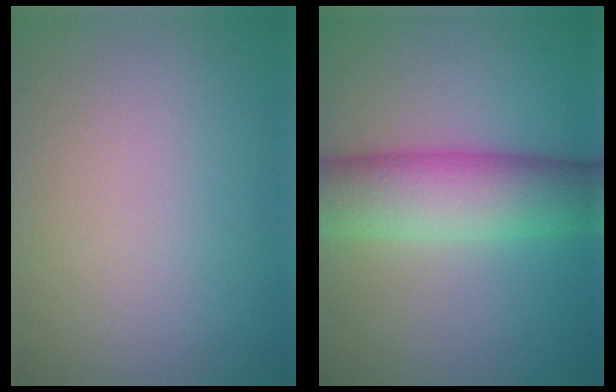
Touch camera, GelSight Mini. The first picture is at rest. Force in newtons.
{"total": 8.3, "press": 8.3, "slide": 0.3}